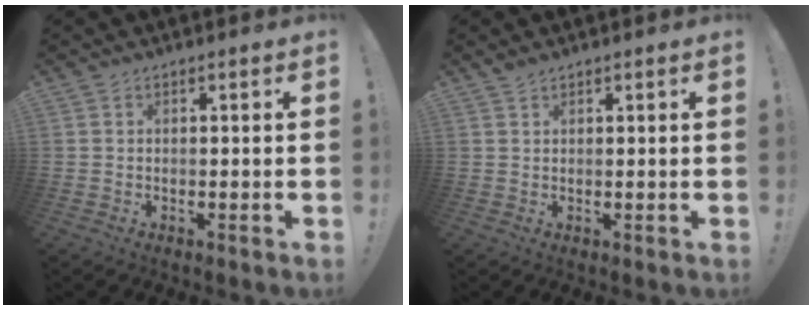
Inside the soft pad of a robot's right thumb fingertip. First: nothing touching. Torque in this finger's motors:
{"motor_torque": [-0.01, -0.14, 0.02, -0.18, 0.05]}